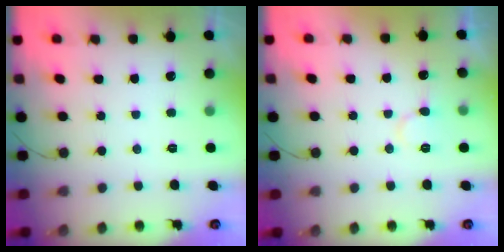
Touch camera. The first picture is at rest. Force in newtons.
{"total": 8.6, "press": 8.6, "slide": 0.5}